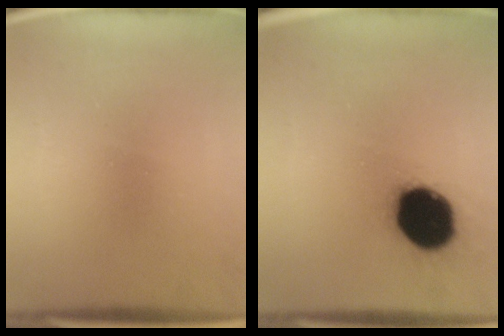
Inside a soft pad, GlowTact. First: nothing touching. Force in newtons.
{"total": 19.9}